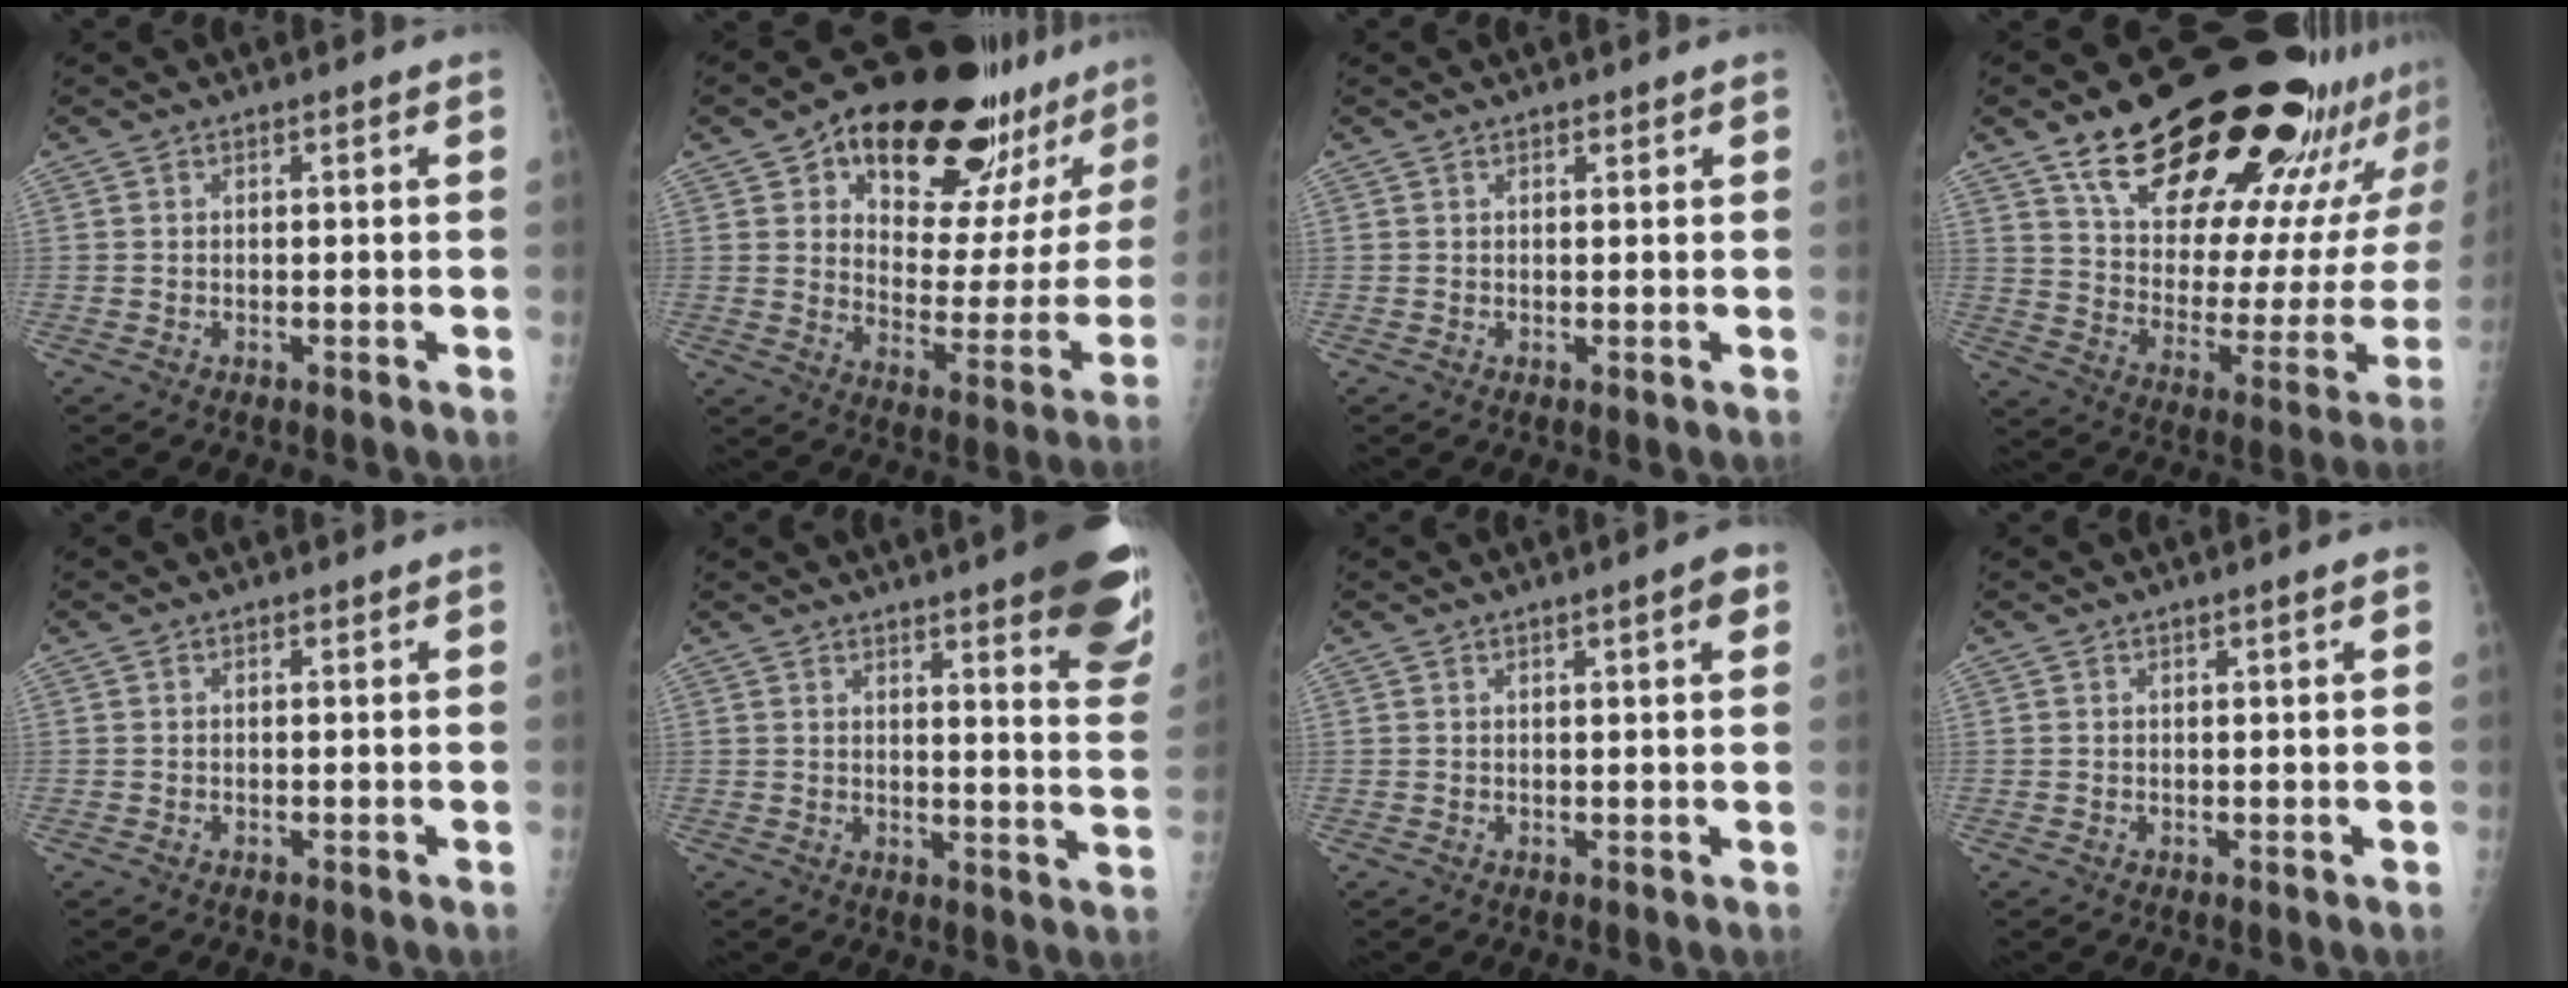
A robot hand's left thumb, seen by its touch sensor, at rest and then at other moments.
{"total": 28.2, "force": [18.6, 12.3, 17.2], "torque": [-0.201, -0.067, 0.264]}
{"total": 0.8, "force": [0.7, 0.4, 0.2], "torque": [-0.002, -0.004, 0.009]}
{"total": 33.3, "force": [24.5, 10.9, 19.8], "torque": [-0.274, -0.106, 0.356]}
{"total": 0.0}
{"total": 18.2, "force": [11.8, 3.3, 13.5], "torque": [-0.146, -0.054, 0.135]}
{"total": 3.2, "force": [1.6, 0.5, 2.7], "torque": [-0.032, -0.004, 0.021]}
{"total": 1.1, "force": [0.7, 0.0, 0.8], "torque": [-0.010, -0.001, 0.011]}